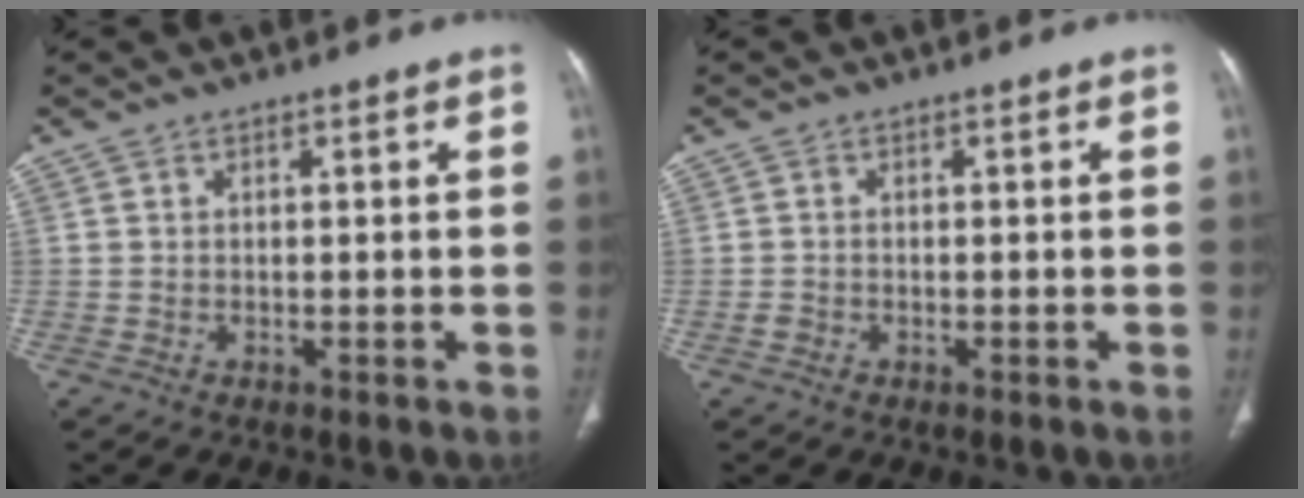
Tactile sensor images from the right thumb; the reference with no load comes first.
{"total": 1.2, "force": [-0.4, 1.0, 0.4], "torque": [-0.010, 0.003, -0.009]}